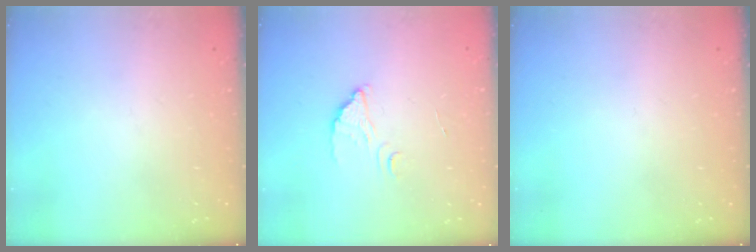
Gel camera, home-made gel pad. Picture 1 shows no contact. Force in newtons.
{"total": 2.2, "press": 2.2, "slide": 0.1}
{"total": 0.0}